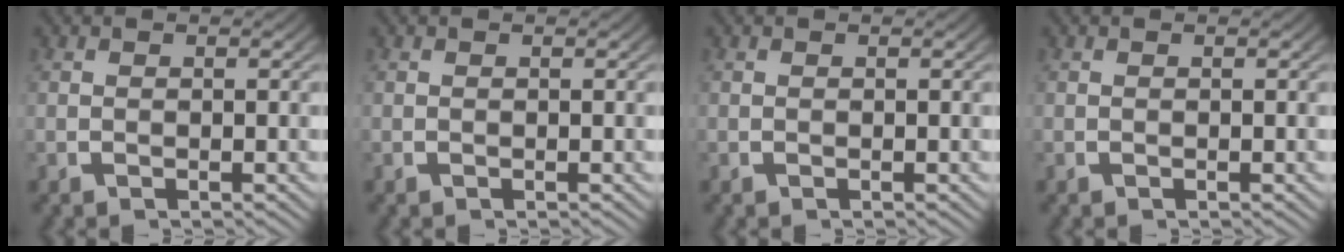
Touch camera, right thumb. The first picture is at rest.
{"total": 0.0}
{"total": 0.0}
{"total": 0.0}